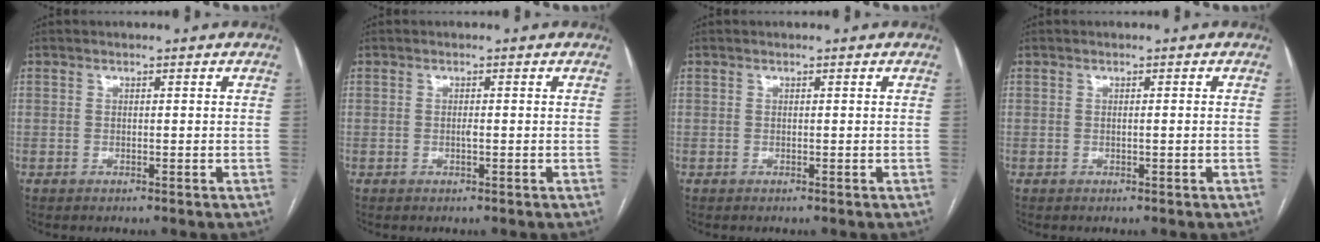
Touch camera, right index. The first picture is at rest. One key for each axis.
{"total": 0.7, "fx": -0.2, "fy": 0.1, "fz": 0.7, "tx": -0.015, "ty": 0.000, "tz": -0.003}
{"total": 0.0}
{"total": 0.6, "fx": -0.1, "fy": -0.1, "fz": 0.6, "tx": -0.008, "ty": 0.000, "tz": 0.000}